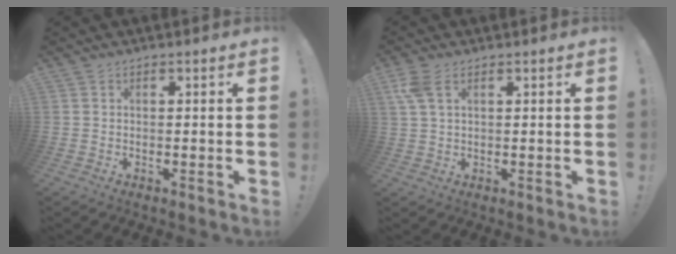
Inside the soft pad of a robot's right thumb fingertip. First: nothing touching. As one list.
[{"total": 5.3, "force": [2.5, 2.3, 4.1], "torque": [-0.087, -0.003, 0.049]}]